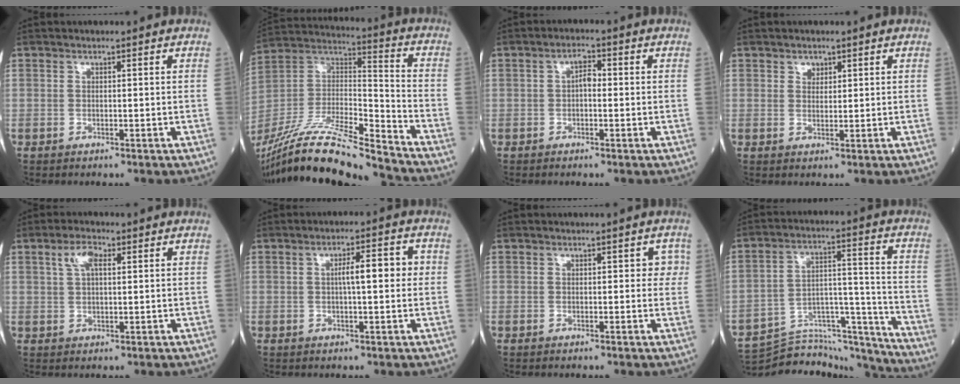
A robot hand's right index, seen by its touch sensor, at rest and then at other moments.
{"total": 22.2, "force": [-19.8, 0.1, 10.0], "torque": [-0.231, -0.010, -0.360]}
{"total": 2.3, "force": [0.0, 1.1, 2.0], "torque": [-0.027, 0.009, -0.006]}
{"total": 1.4, "force": [1.0, 1.0, 0.5], "torque": [-0.004, -0.003, 0.015]}
{"total": 4.0, "force": [1.7, 1.5, 3.2], "torque": [-0.067, 0.011, 0.034]}
{"total": 5.2, "force": [0.5, 1.0, 5.1], "torque": [-0.081, 0.016, 0.006]}
{"total": 1.9, "force": [0.4, 1.3, 1.3], "torque": [0.000, 0.015, 0.000]}
{"total": 18.4, "force": [-18.2, 1.6, 2.6], "torque": [-0.042, 0.044, -0.280]}